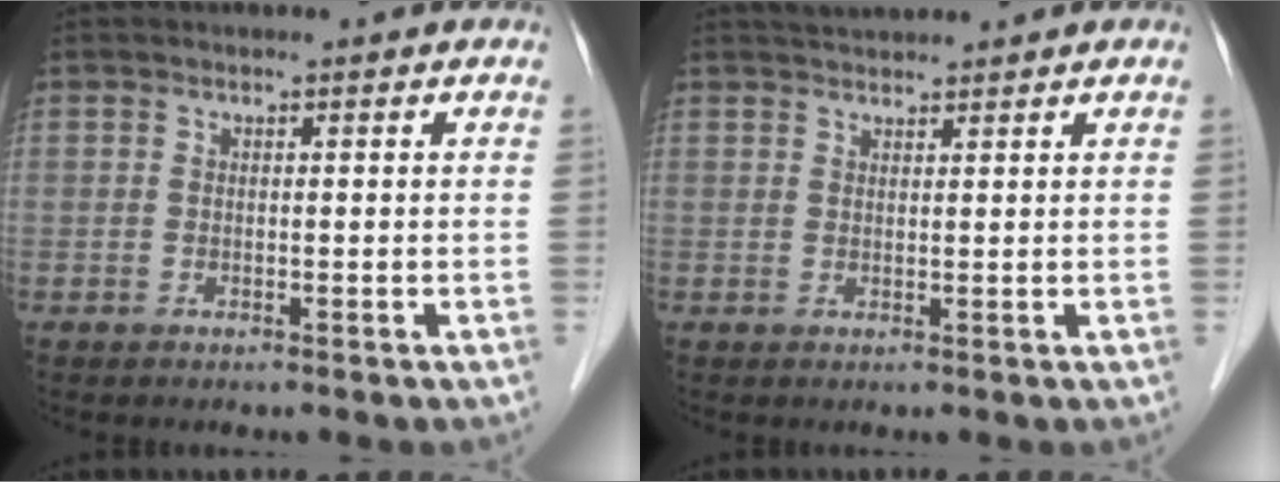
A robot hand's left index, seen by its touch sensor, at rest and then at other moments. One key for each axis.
{"total": 2.5, "fx": 2.5, "fy": 0.2, "fz": 0.4, "tx": -0.010, "ty": 0.023, "tz": 0.046}